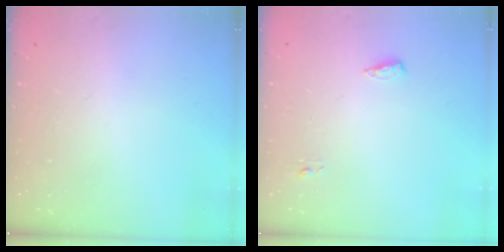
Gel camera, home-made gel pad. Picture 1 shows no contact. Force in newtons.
{"total": 4.9, "press": 4.6, "slide": 1.5}